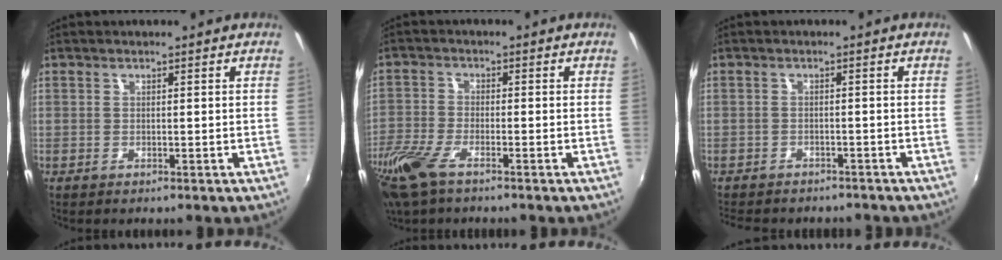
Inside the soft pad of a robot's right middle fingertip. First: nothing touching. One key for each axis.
{"total": 10.3, "fx": -6.9, "fy": 3.7, "fz": 6.8, "tx": -0.172, "ty": -0.032, "tz": -0.142}
{"total": 6.5, "fx": -5.8, "fy": 1.8, "fz": 2.2, "tx": -0.053, "ty": -0.020, "tz": -0.084}